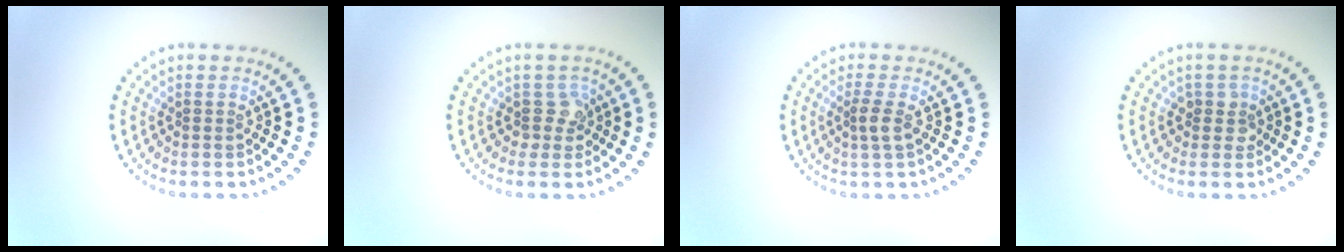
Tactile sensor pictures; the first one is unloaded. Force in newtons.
{"total": 1.9, "press": 1.4, "slide": 1.2}
{"total": 1.6, "press": 1.3, "slide": 0.9}
{"total": 1.6, "press": 1.3, "slide": 1.0}